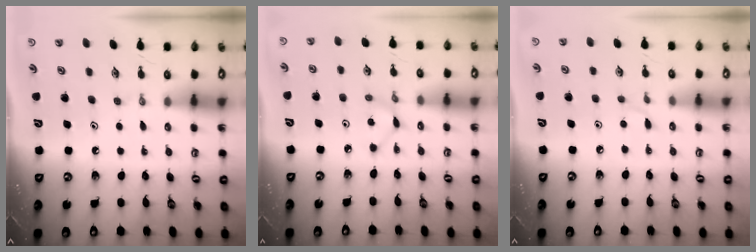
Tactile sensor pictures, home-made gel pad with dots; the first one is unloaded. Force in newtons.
{"total": 2.8, "press": 2.8, "slide": 0.3}
{"total": 3.2, "press": 3.2, "slide": 0.5}